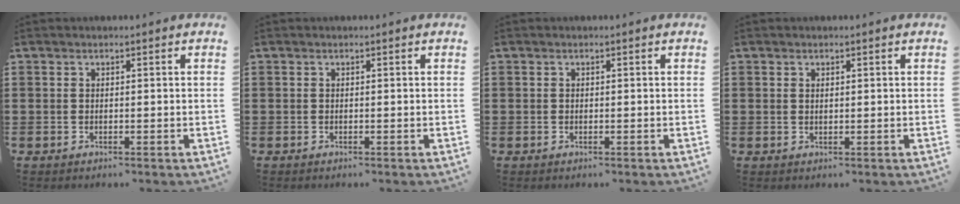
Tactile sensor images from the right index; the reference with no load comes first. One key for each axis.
{"total": 0.0}
{"total": 0.0}
{"total": 0.7, "fx": 0.4, "fy": 0.4, "fz": 0.4, "tx": -0.008, "ty": 0.003, "tz": 0.007}